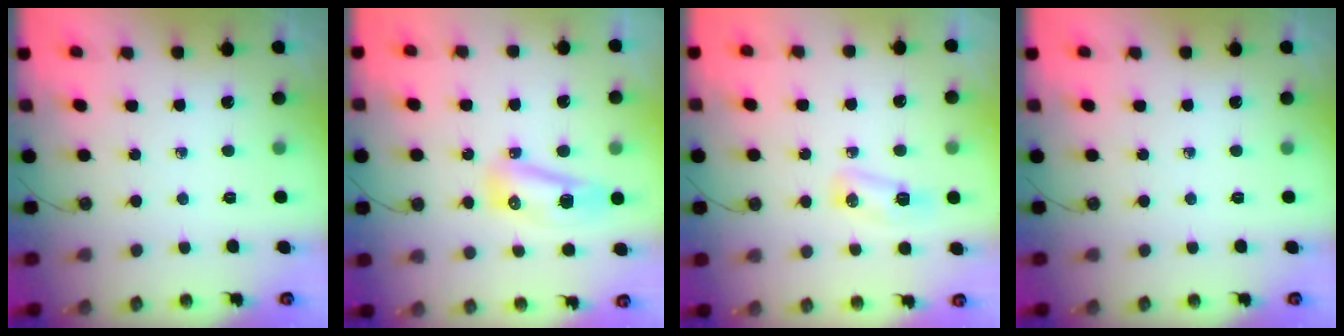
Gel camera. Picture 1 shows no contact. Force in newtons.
{"total": 8.5, "press": 8.3, "slide": 1.9}
{"total": 5.5, "press": 5.5, "slide": 0.5}
{"total": 0.0}